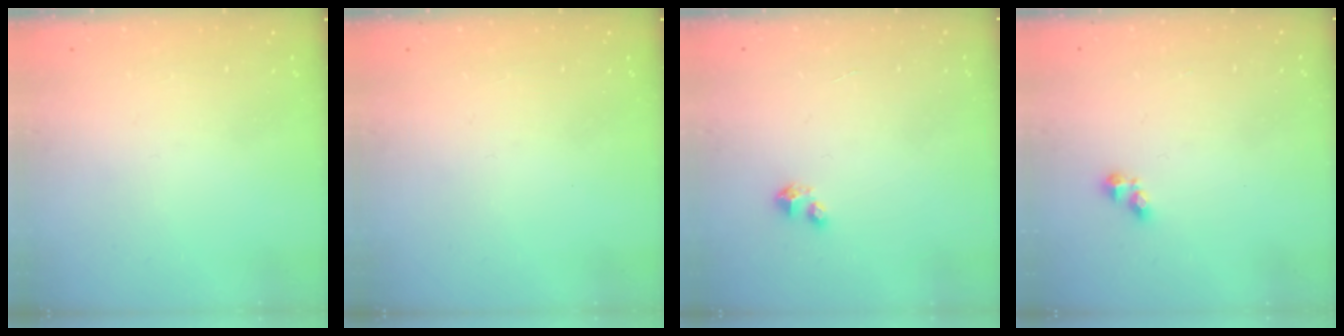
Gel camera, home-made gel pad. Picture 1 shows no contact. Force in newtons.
{"total": 0.0}
{"total": 2.8, "press": 2.8, "slide": 0.1}
{"total": 3.5, "press": 3.4, "slide": 0.6}